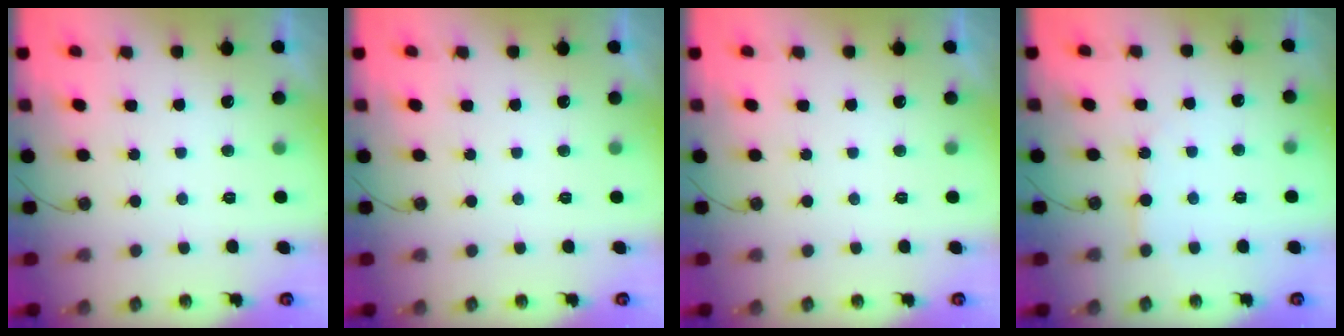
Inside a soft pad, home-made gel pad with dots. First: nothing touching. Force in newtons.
{"total": 0.0}
{"total": 0.0}
{"total": 3.6, "press": 3.6, "slide": 0.3}